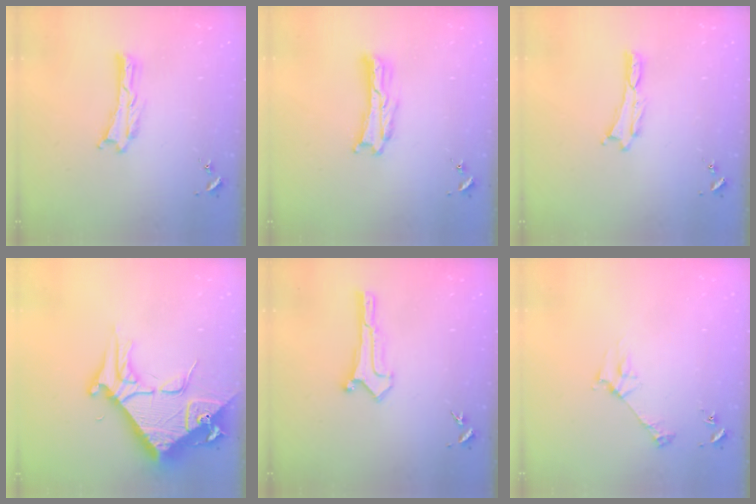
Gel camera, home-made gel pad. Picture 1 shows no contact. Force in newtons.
{"total": 2.8, "press": 2.7, "slide": 0.4}
{"total": 0.0}
{"total": 12.0, "press": 11.9, "slide": 1.4}
{"total": 0.6, "press": 0.6, "slide": 0.0}
{"total": 2.8, "press": 2.8, "slide": 0.3}